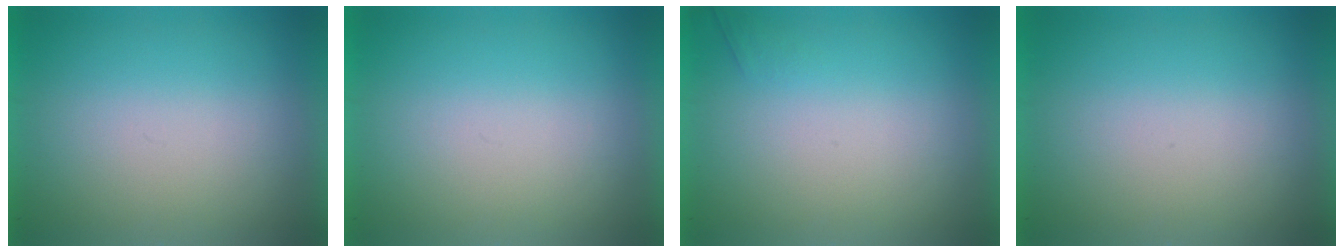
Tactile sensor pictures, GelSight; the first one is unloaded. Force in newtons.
{"total": 0.0}
{"total": 1.1}
{"total": 0.0}